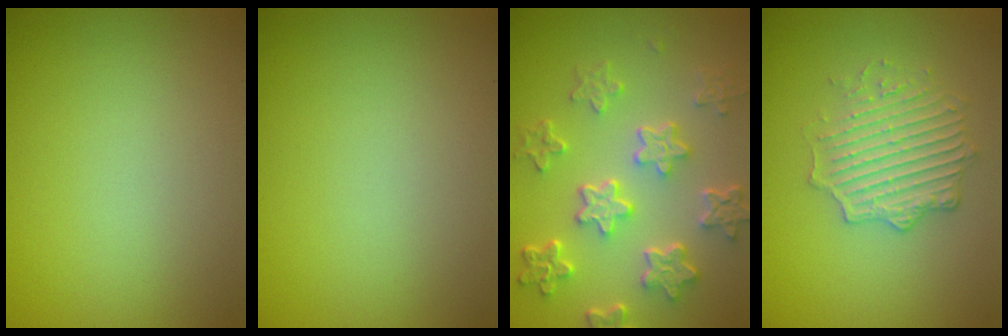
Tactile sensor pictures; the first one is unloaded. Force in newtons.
{"total": 0.0}
{"total": 5.9, "press": 4.4, "slide": 3.8}
{"total": 3.9, "press": 3.3, "slide": 2.1}